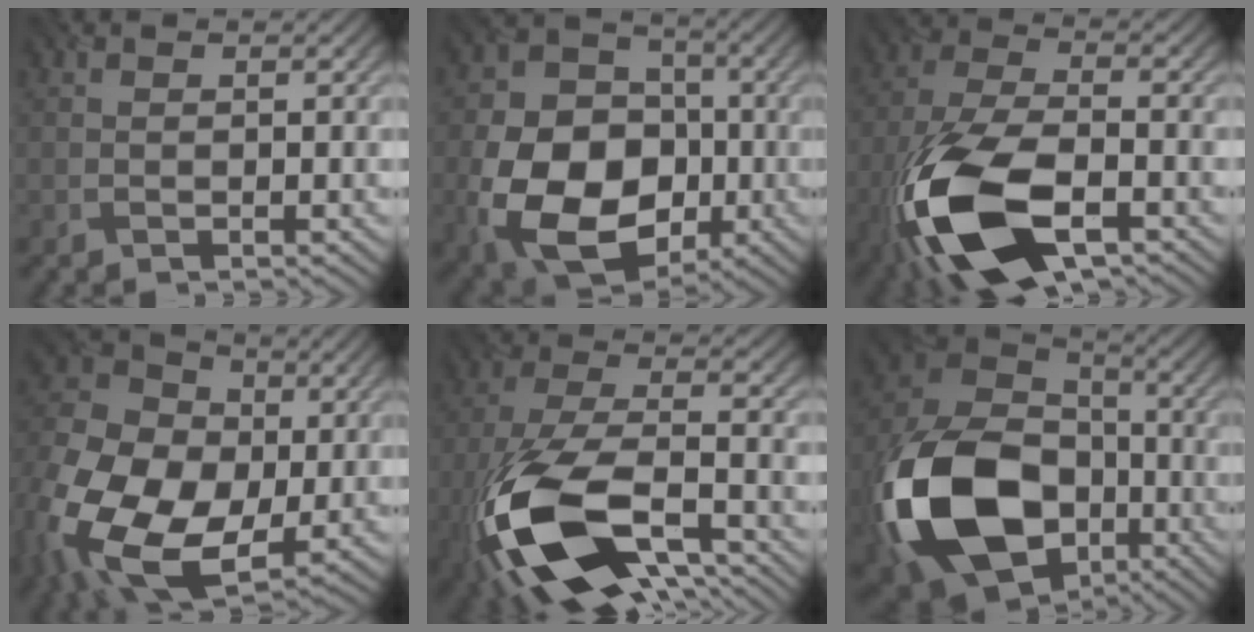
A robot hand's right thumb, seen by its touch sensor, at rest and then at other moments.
{"total": 16.2, "force": [-4.4, 11.9, 10.2], "torque": [-0.215, -0.044, -0.082]}
{"total": 16.9, "force": [-7.5, 8.2, 12.7], "torque": [-0.303, -0.039, -0.149]}
{"total": 20.2, "force": [-4.1, 14.9, 13.1], "torque": [-0.309, -0.033, -0.067]}
{"total": 18.7, "force": [-8.8, 8.6, 14.2], "torque": [-0.323, -0.041, -0.157]}
{"total": 20.6, "force": [-7.2, 14.6, 12.7], "torque": [-0.300, -0.046, -0.137]}